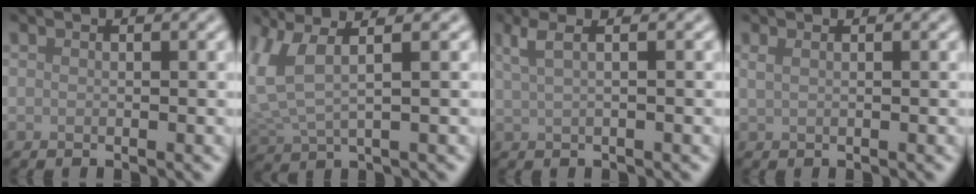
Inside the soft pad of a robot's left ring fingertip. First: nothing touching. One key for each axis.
{"total": 4.5, "fx": 2.1, "fy": 1.2, "fz": 3.7, "tx": -0.098, "ty": 0.008, "tz": 0.046}
{"total": 3.0, "fx": 1.4, "fy": 1.1, "fz": 2.3, "tx": -0.035, "ty": 0.007, "tz": 0.010}
{"total": 1.1, "fx": 0.6, "fy": 0.5, "fz": 0.8, "tx": -0.012, "ty": -0.002, "tz": 0.008}